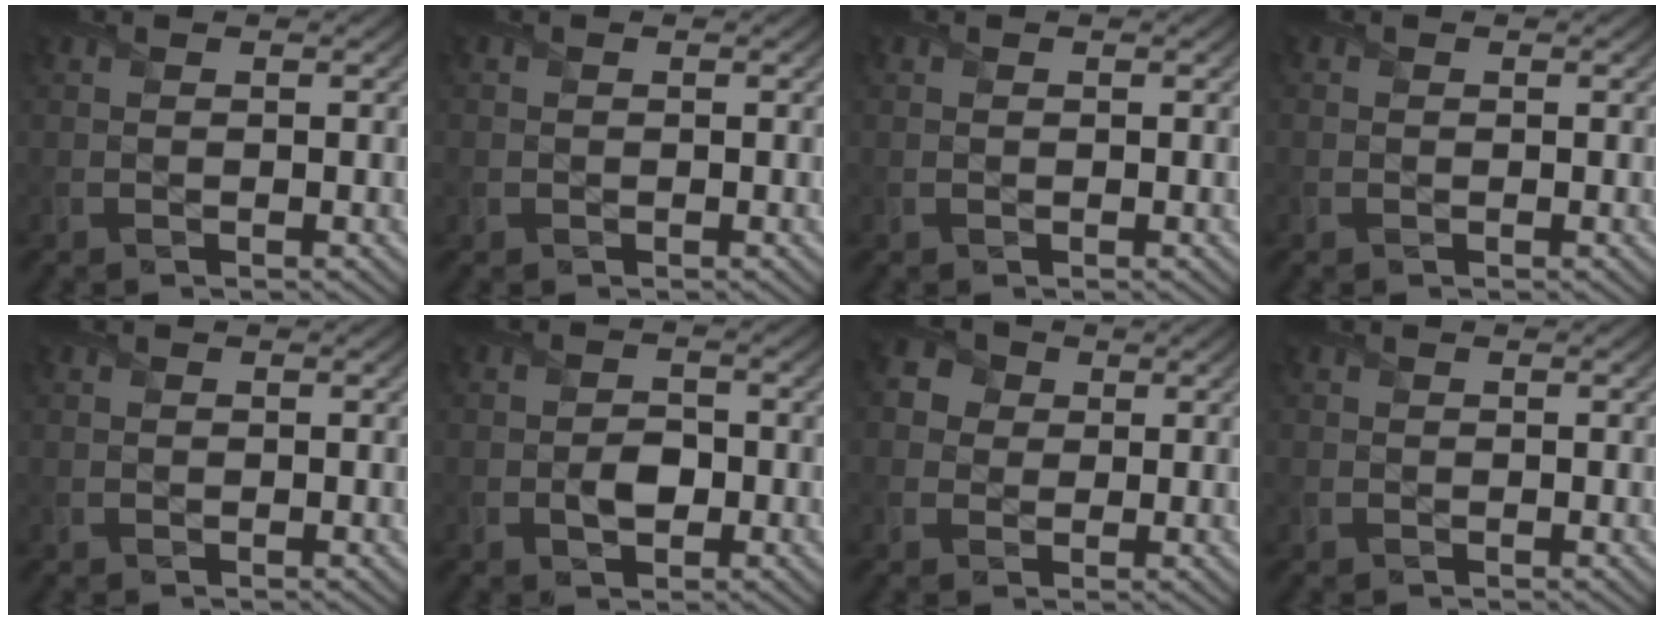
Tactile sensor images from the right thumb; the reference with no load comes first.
{"total": 1.0, "force": [-0.2, 1.0, 0.0], "torque": [0.005, -0.003, -0.007]}
{"total": 0.0}
{"total": 0.0}
{"total": 0.6, "force": [-0.1, 0.6, 0.0], "torque": [0.003, -0.003, -0.005]}
{"total": 2.3, "force": [-0.6, 1.4, 1.7], "torque": [-0.035, 0.002, -0.013]}
{"total": 3.3, "force": [0.7, 3.0, 1.2], "torque": [-0.026, 0.007, 0.006]}
{"total": 0.6, "force": [-0.2, 0.6, 0.0], "torque": [0.003, -0.004, -0.006]}